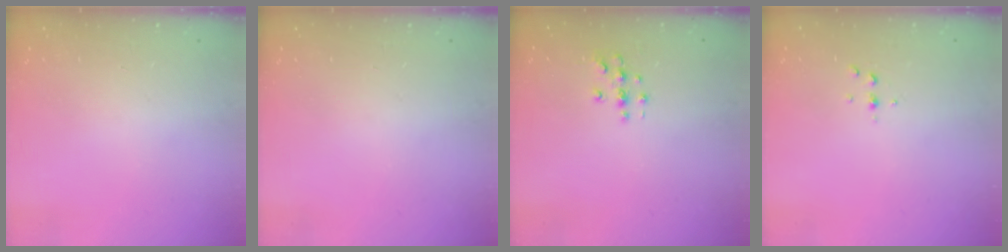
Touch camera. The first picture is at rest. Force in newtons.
{"total": 0.0}
{"total": 3.6, "press": 3.5, "slide": 0.4}
{"total": 2.5, "press": 2.4, "slide": 0.2}